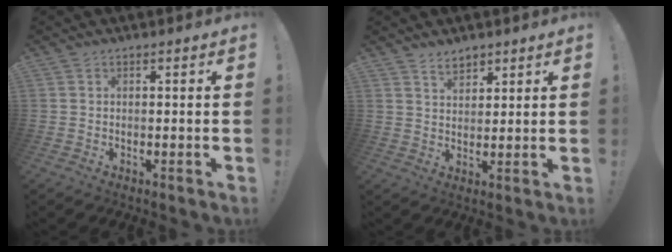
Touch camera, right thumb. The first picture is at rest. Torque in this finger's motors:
{"motor_torque": [-0.01, 0.01, 0.13, 0.04, 0.00]}